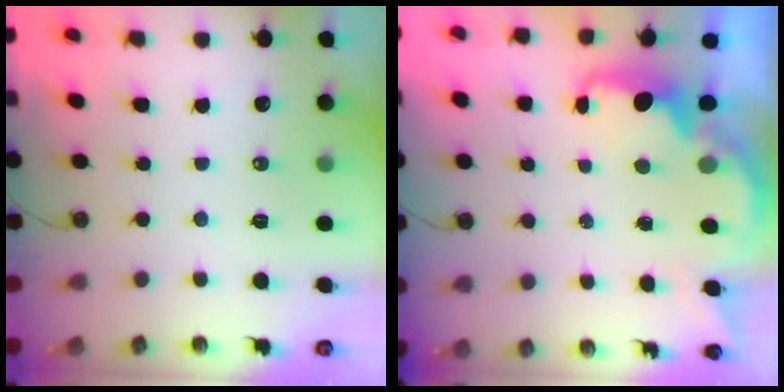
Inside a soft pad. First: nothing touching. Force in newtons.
{"total": 2.5, "press": 2.4, "slide": 0.8}